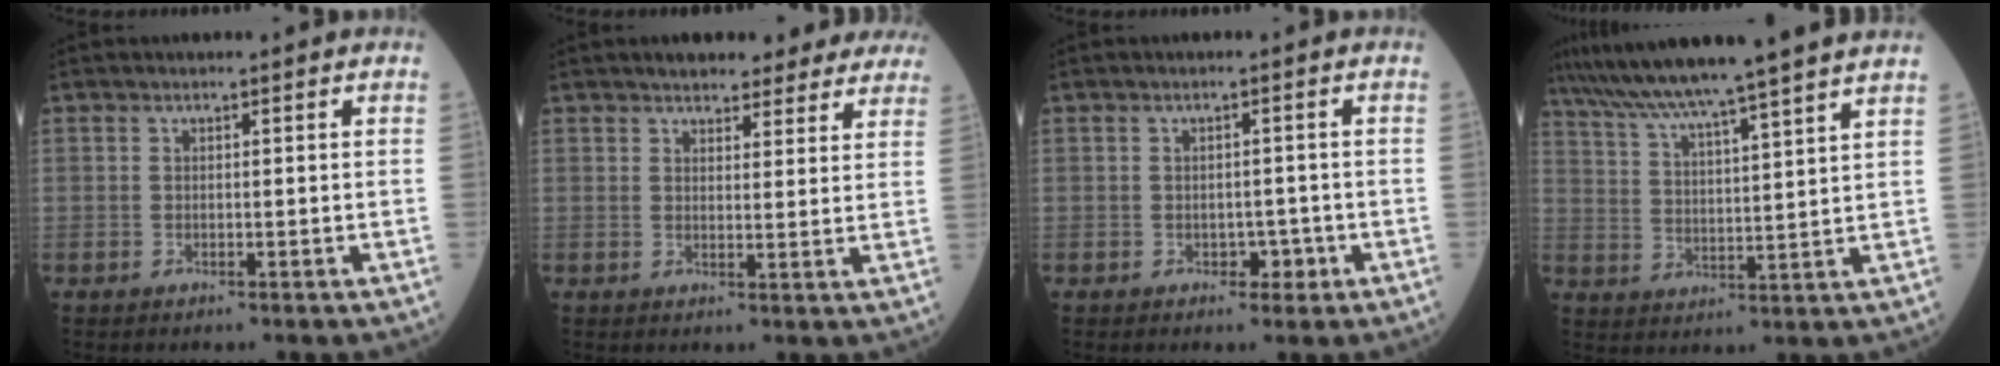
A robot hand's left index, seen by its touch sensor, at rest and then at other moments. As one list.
[{"total": 12.9, "force": [11.5, 3.9, 4.4], "torque": [-0.021, 0.015, 0.127]}, {"total": 2.0, "force": [-0.7, 1.5, 1.2], "torque": [-0.013, 0.004, -0.006]}, {"total": 18.1, "force": [15.7, -2.2, 8.6], "torque": [-0.151, -0.004, 0.225]}]